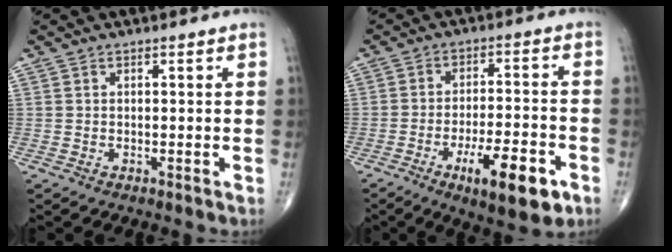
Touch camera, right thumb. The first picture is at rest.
{"total": 13.3, "force": [-6.3, 3.9, 11.0], "torque": [-0.167, 0.020, -0.091]}